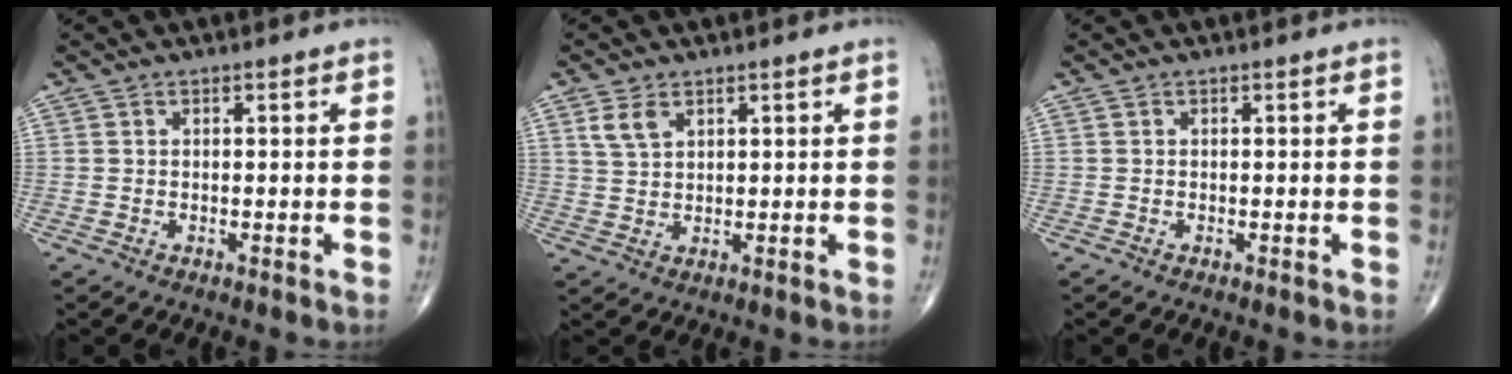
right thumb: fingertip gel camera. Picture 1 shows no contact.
{"total": 3.7, "force": [2.0, 2.1, 2.3], "torque": [-0.043, -0.003, 0.047]}
{"total": 0.0}